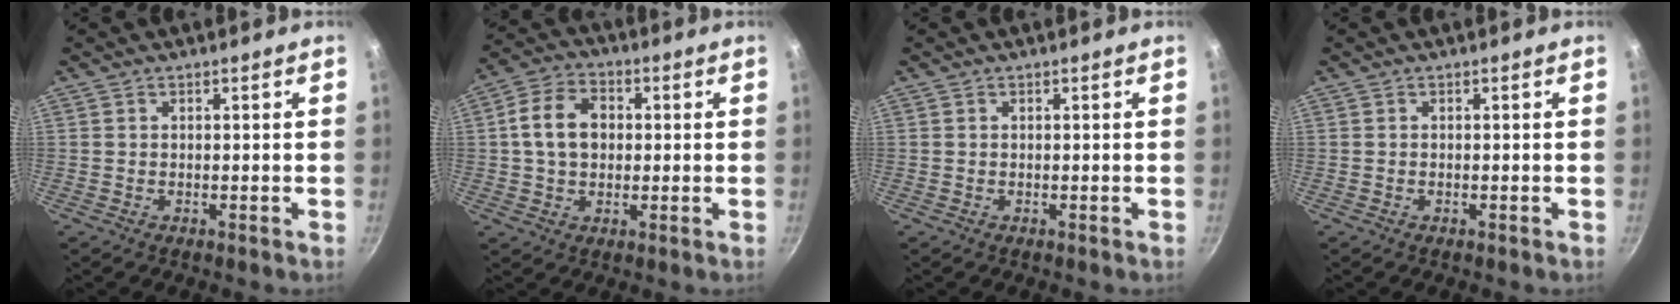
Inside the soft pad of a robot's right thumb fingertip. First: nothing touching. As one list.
[{"total": 9.7, "force": [1.0, 7.3, 6.3], "torque": [-0.097, 0.017, 0.008]}, {"total": 0.0}, {"total": 0.0}]